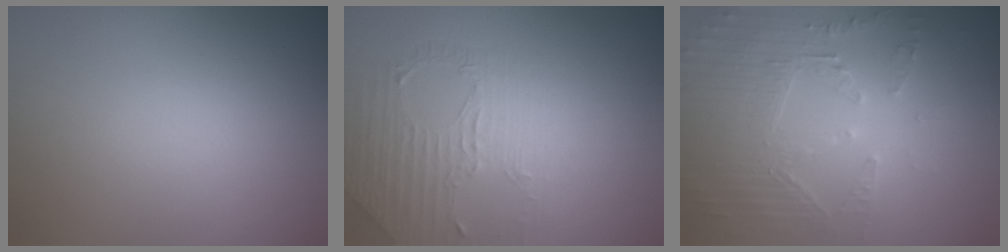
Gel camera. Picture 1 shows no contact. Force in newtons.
{"total": 1.6, "press": 1.0, "slide": 1.2}
{"total": 5.1, "press": 3.7, "slide": 3.6}